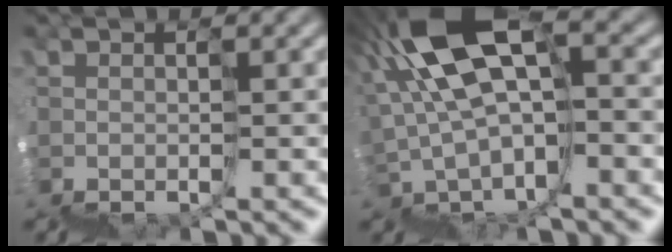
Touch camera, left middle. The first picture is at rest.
{"total": 8.1, "force": [2.9, 3.9, 6.5], "torque": [-0.130, 0.034, 0.052]}